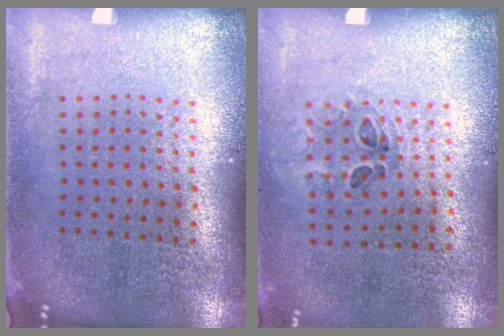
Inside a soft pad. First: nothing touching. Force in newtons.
{"total": 1.1, "press": 0.6, "slide": 0.9}